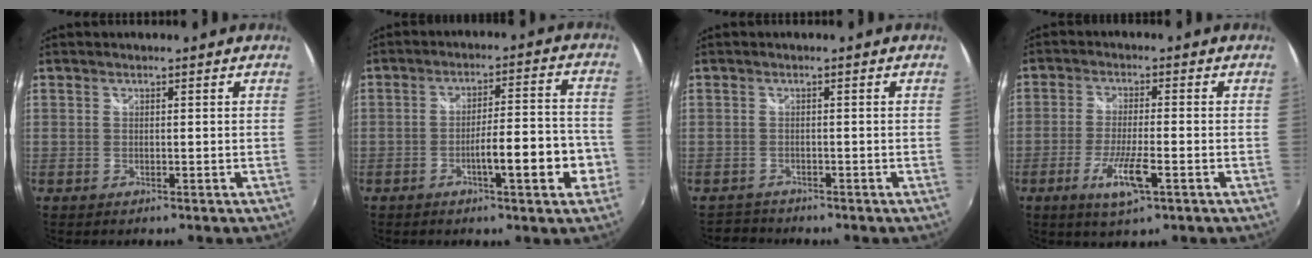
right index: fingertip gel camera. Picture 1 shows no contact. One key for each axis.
{"total": 10.4, "fx": -4.1, "fy": 1.6, "fz": 9.4, "tx": -0.148, "ty": 0.004, "tz": -0.054}
{"total": 2.3, "fx": -2.1, "fy": 0.8, "fz": -0.4, "tx": -0.002, "ty": -0.001, "tz": -0.039}
{"total": 7.5, "fx": -3.4, "fy": 1.2, "fz": 6.5, "tx": -0.134, "ty": -0.015, "tz": -0.063}